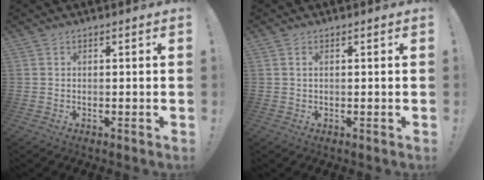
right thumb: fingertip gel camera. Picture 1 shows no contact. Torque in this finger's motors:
{"motor_torque": [-0.25, 0.01, 0.16, 0.11, -0.06]}